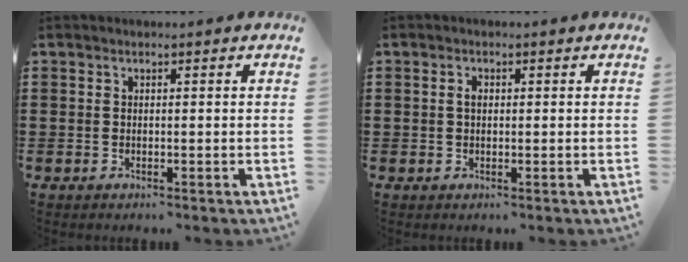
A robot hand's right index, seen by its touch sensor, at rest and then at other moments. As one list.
[{"total": 1.3, "force": [0.2, 0.8, 1.1], "torque": [-0.023, 0.005, 0.002]}]